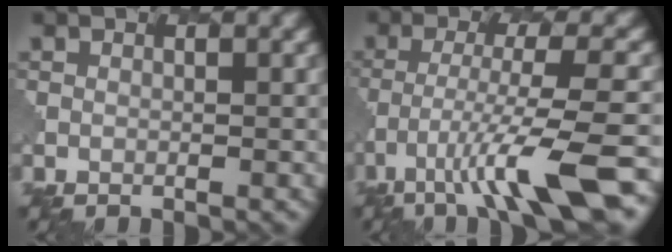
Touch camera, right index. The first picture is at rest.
{"total": 9.3, "force": [-5.3, 1.3, 7.5], "torque": [-0.124, 0.001, -0.089]}